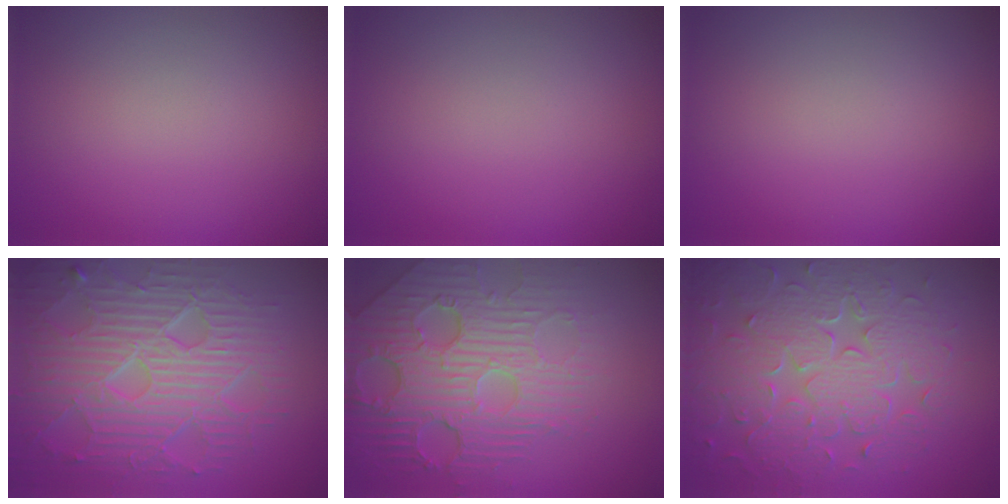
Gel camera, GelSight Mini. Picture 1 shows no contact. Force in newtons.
{"total": 0.0}
{"total": 0.0}
{"total": 9.2, "press": 6.6, "slide": 6.5}
{"total": 7.5, "press": 5.6, "slide": 5.0}
{"total": 8.7, "press": 6.2, "slide": 6.1}